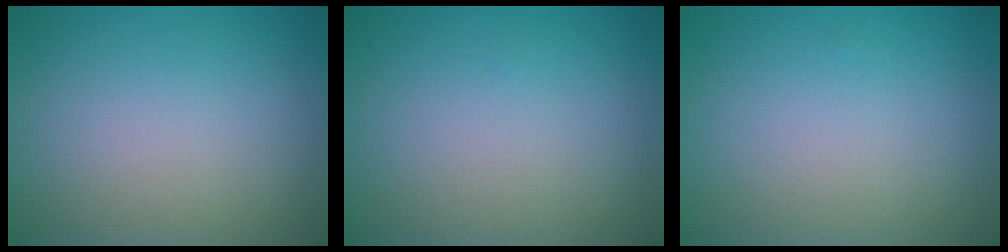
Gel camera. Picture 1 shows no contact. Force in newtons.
{"total": 0.0}
{"total": 0.0}